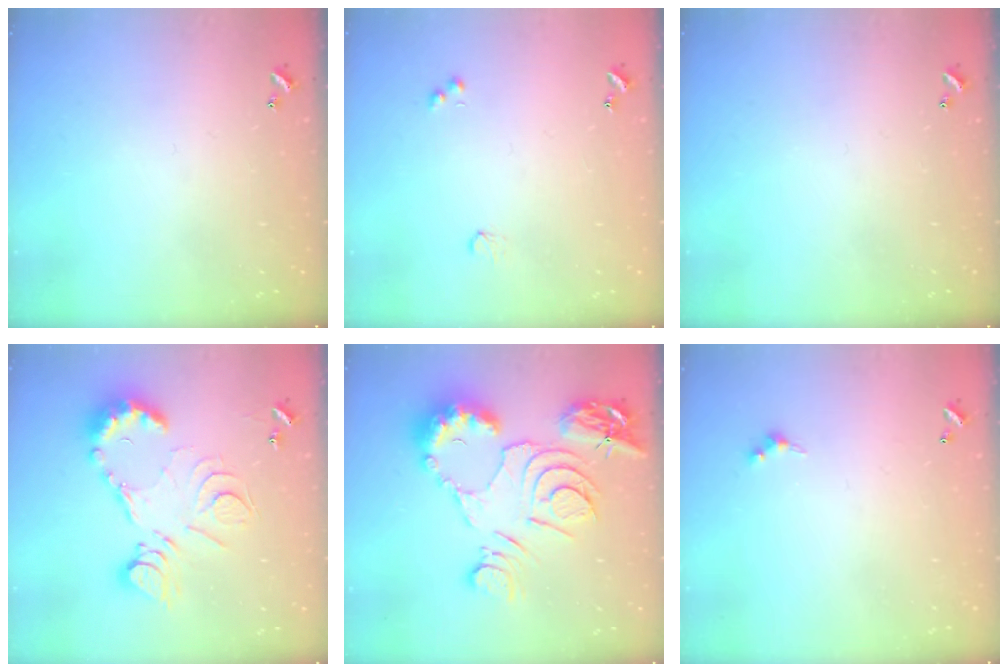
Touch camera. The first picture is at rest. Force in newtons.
{"total": 4.5, "press": 4.4, "slide": 0.7}
{"total": 0.0}
{"total": 15.7, "press": 15.6, "slide": 1.0}
{"total": 17.6, "press": 17.5, "slide": 2.1}
{"total": 2.4, "press": 2.3, "slide": 0.5}